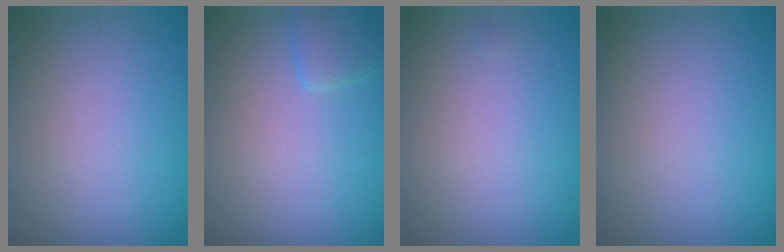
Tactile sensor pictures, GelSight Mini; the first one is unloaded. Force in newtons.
{"total": 1.7, "press": 1.7, "slide": 0.1}
{"total": 0.0}
{"total": 0.0}